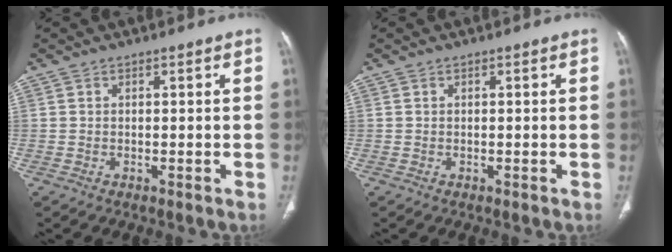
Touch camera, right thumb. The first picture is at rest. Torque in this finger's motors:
{"motor_torque": [0.01, 0.00, -0.07, 0.07, 0.03]}